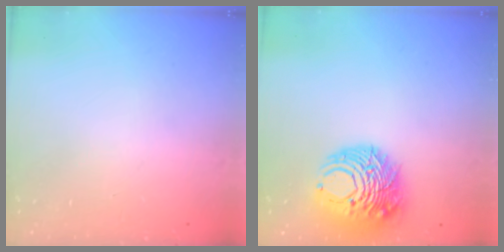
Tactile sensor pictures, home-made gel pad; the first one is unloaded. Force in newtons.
{"total": 14.3, "press": 14.2, "slide": 0.5}